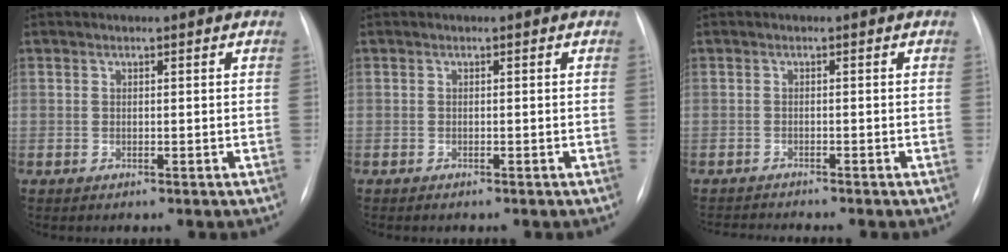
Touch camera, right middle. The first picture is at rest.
{"total": 0.7, "force": [-0.5, 0.1, 0.4], "torque": [-0.010, -0.002, -0.007]}
{"total": 3.5, "force": [-3.3, -1.0, 0.8], "torque": [-0.008, -0.012, -0.052]}